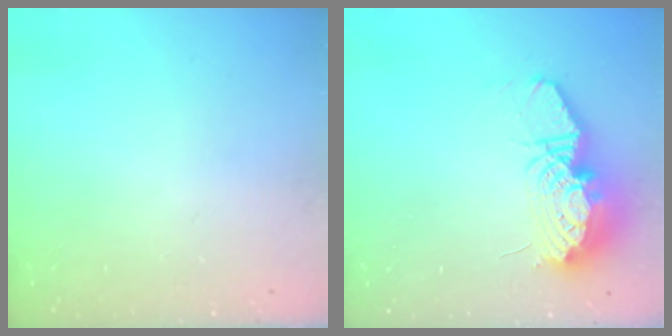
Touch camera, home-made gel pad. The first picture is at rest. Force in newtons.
{"total": 15.2, "press": 15.1, "slide": 1.5}